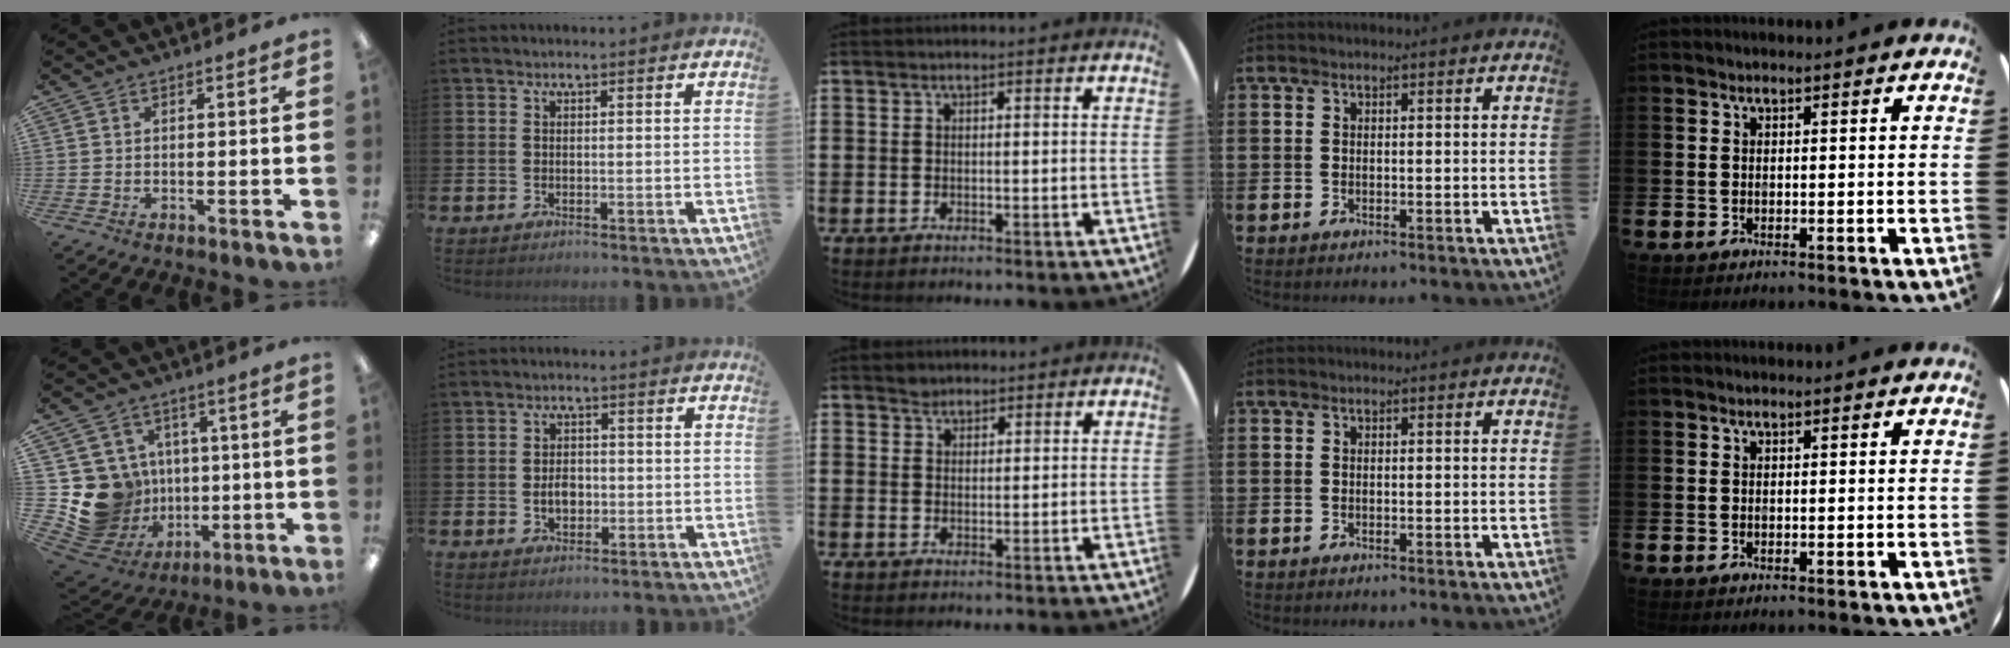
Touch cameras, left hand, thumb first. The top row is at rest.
{"thumb": {"total": 15.0, "force": [-0.5, 14.5, 3.7], "torque": [-0.100, -0.007, 0.029]}, "index": {"total": 3.1, "force": [-0.5, 2.2, 2.1], "torque": [-0.024, -0.003, -0.015]}, "middle": {"total": 1.7, "force": [1.5, 0.7, -0.1], "torque": [0.010, -0.001, 0.028]}}